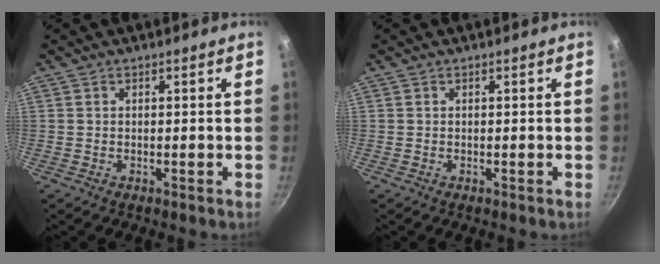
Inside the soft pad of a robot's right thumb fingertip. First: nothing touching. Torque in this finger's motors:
{"motor_torque": [-0.09, -0.09, 0.06, -0.06, 0.00]}